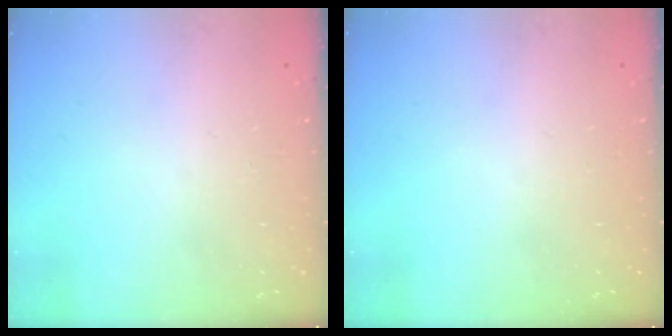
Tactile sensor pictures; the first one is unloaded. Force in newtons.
{"total": 0.0}